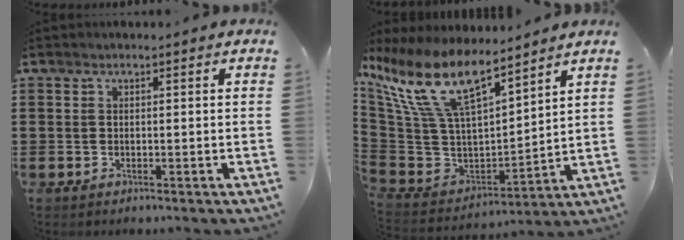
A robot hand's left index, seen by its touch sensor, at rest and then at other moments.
{"total": 14.0, "force": [9.2, 4.5, 9.5], "torque": [-0.231, -0.060, 0.162]}